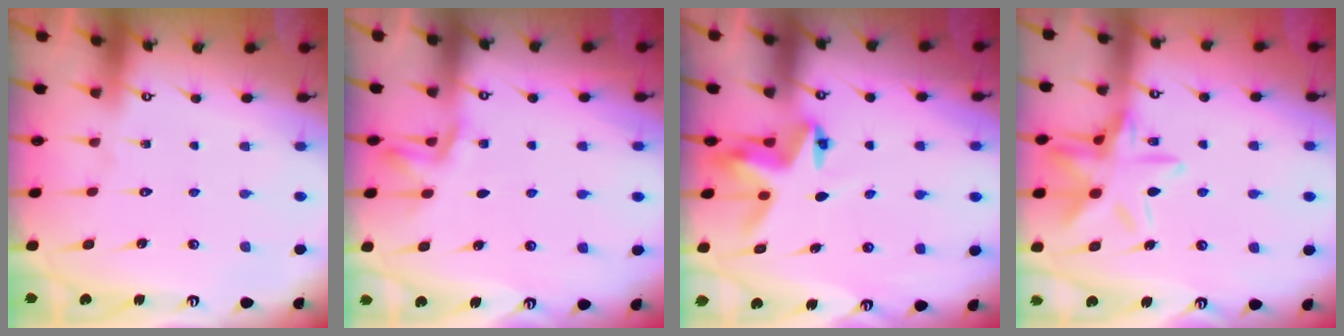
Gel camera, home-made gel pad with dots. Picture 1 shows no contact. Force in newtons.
{"total": 2.0, "press": 1.6, "slide": 1.1}
{"total": 4.3, "press": 4.3, "slide": 0.2}
{"total": 13.9, "press": 13.9, "slide": 0.9}